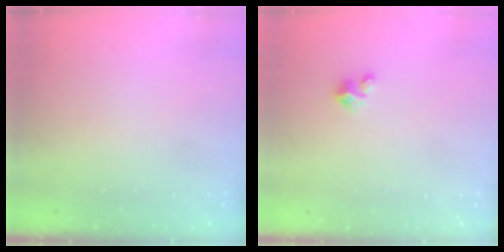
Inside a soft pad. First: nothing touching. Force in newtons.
{"total": 3.6, "press": 3.5, "slide": 0.2}